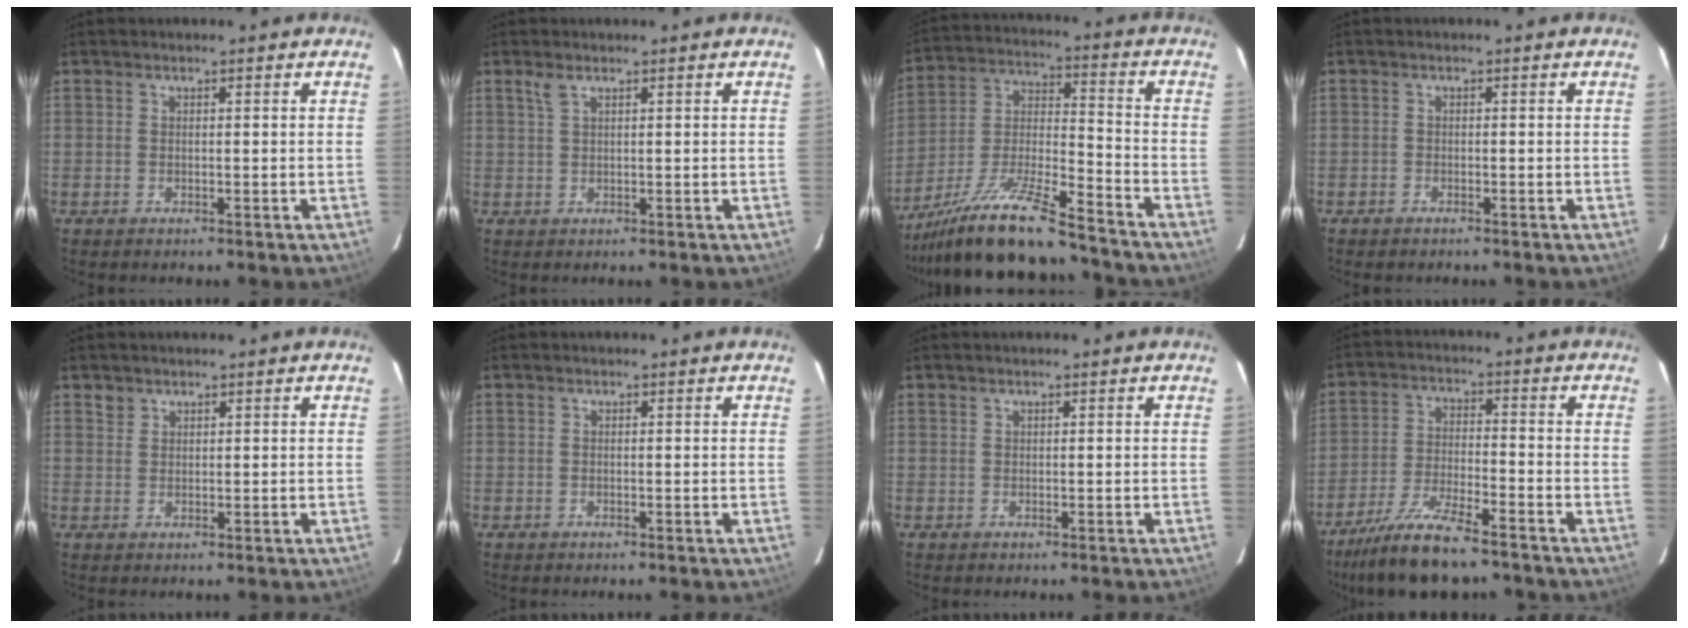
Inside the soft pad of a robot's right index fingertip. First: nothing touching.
{"total": 1.5, "force": [1.0, 0.4, 1.0], "torque": [-0.023, 0.005, 0.021]}
{"total": 19.5, "force": [-16.1, 2.8, 10.7], "torque": [-0.214, -0.021, -0.274]}
{"total": 1.1, "force": [-0.9, 0.6, 0.1], "torque": [-0.009, 0.001, -0.018]}
{"total": 1.4, "force": [1.0, 0.9, 0.0], "torque": [0.001, 0.003, 0.019]}
{"total": 0.0}
{"total": 0.0}
{"total": 13.7, "force": [-11.3, 2.5, 7.4], "torque": [-0.164, -0.024, -0.202]}